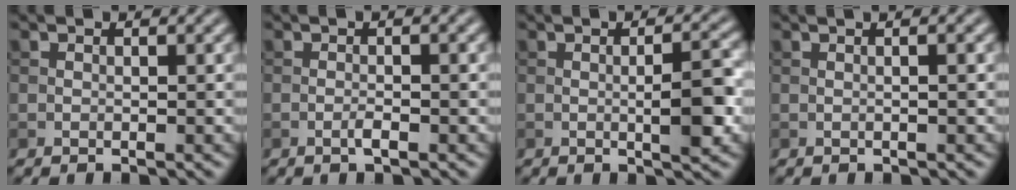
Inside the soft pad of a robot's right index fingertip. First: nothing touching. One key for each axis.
{"total": 1.6, "fx": -0.6, "fy": 0.2, "fz": 1.5, "tx": -0.027, "ty": 0.002, "tz": -0.015}
{"total": 4.1, "fx": -0.4, "fy": 0.8, "fz": 4.0, "tx": -0.064, "ty": 0.002, "tz": -0.006}
{"total": 3.0, "fx": 0.9, "fy": 1.4, "fz": 2.5, "tx": -0.008, "ty": 0.011, "tz": -0.014}